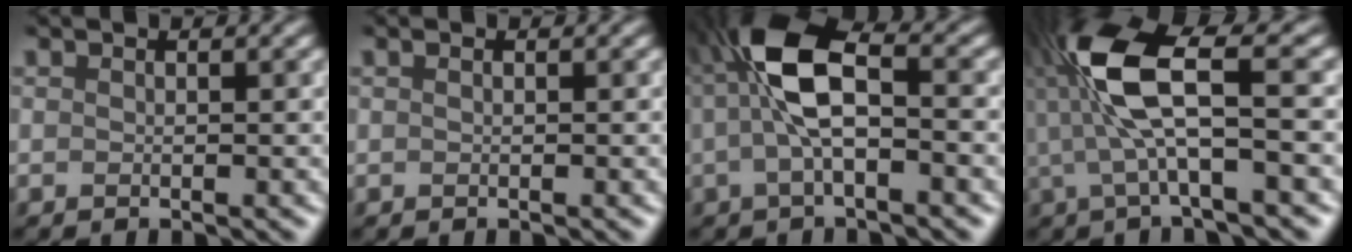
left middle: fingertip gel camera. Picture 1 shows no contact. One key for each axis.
{"total": 0.0}
{"total": 6.1, "fx": -0.1, "fy": 2.0, "fz": 5.8, "tx": -0.142, "ty": 0.026, "tz": 0.000}
{"total": 7.2, "fx": 0.3, "fy": 1.4, "fz": 7.1, "tx": -0.168, "ty": 0.021, "tz": 0.011}